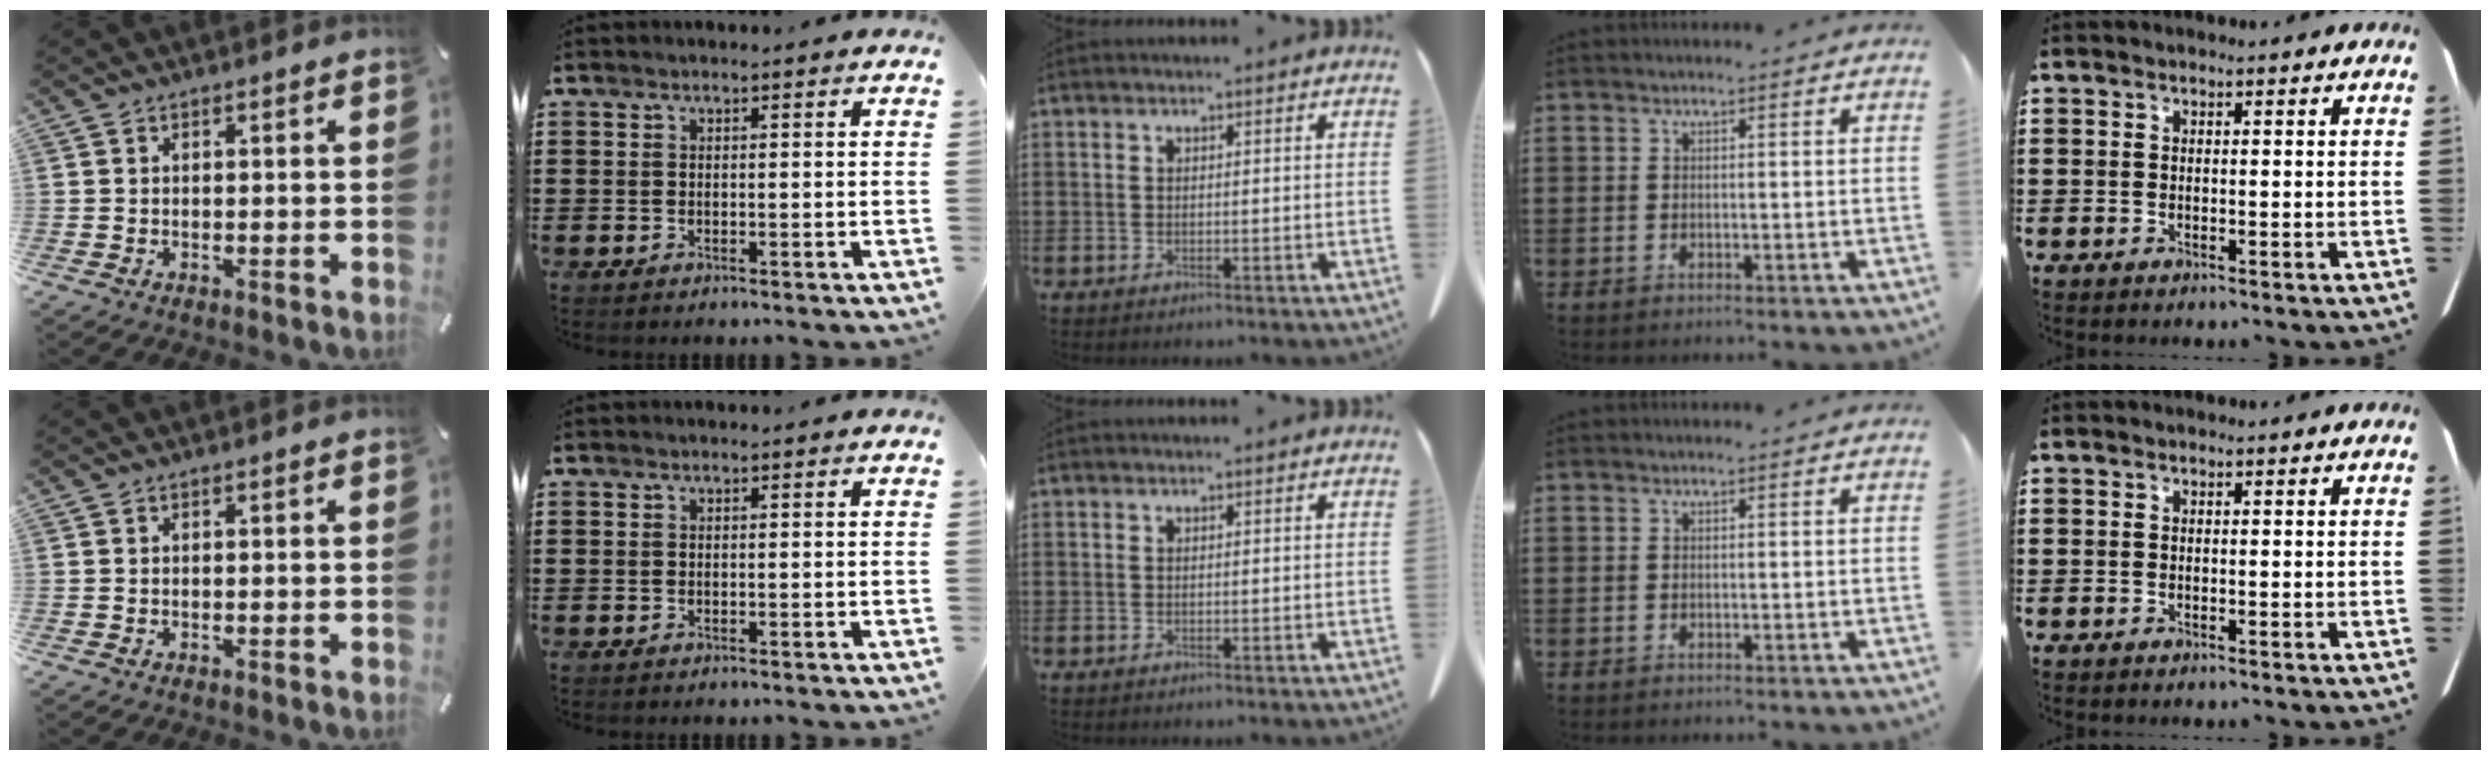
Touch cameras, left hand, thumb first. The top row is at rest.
{}